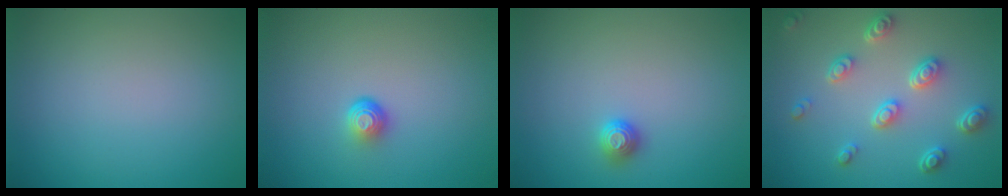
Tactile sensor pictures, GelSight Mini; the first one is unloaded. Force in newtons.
{"total": 1.7, "press": 1.0, "slide": 1.4}
{"total": 1.1, "press": 1.1, "slide": 0.4}
{"total": 4.5, "press": 3.4, "slide": 2.9}